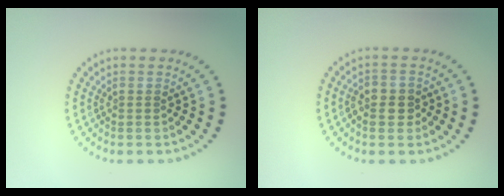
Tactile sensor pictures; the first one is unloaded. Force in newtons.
{"total": 2.6, "press": 2.5, "slide": 0.7}